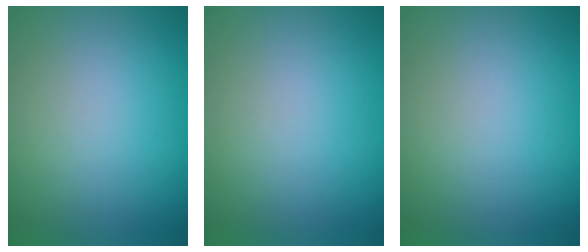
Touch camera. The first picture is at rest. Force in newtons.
{"total": 0.0}
{"total": 0.0}